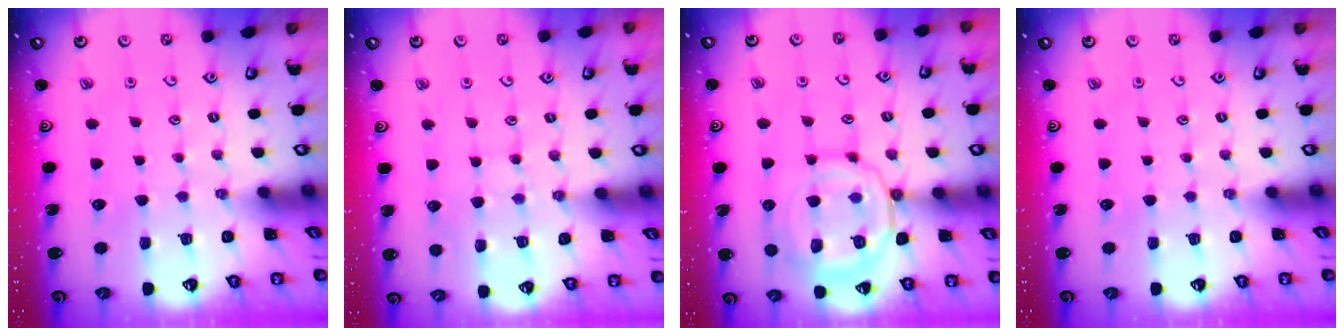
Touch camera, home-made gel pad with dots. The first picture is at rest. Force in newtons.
{"total": 6.6, "press": 6.6, "slide": 0.6}
{"total": 12.8, "press": 12.7, "slide": 1.2}
{"total": 0.0}